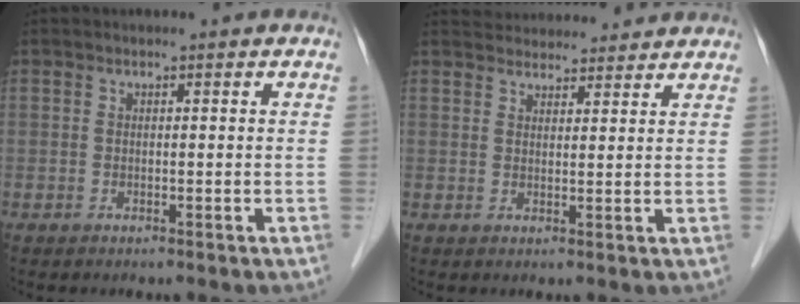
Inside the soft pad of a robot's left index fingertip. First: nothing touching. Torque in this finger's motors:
{"motor_torque": [-0.62, -0.64, 0.04, -0.01]}